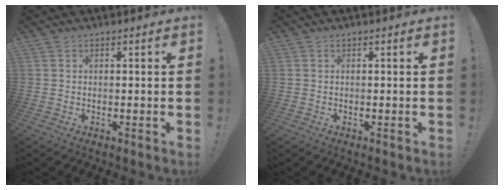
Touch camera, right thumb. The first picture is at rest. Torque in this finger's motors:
{"motor_torque": [0.00, 0.00, -0.03, 0.03, 0.03]}